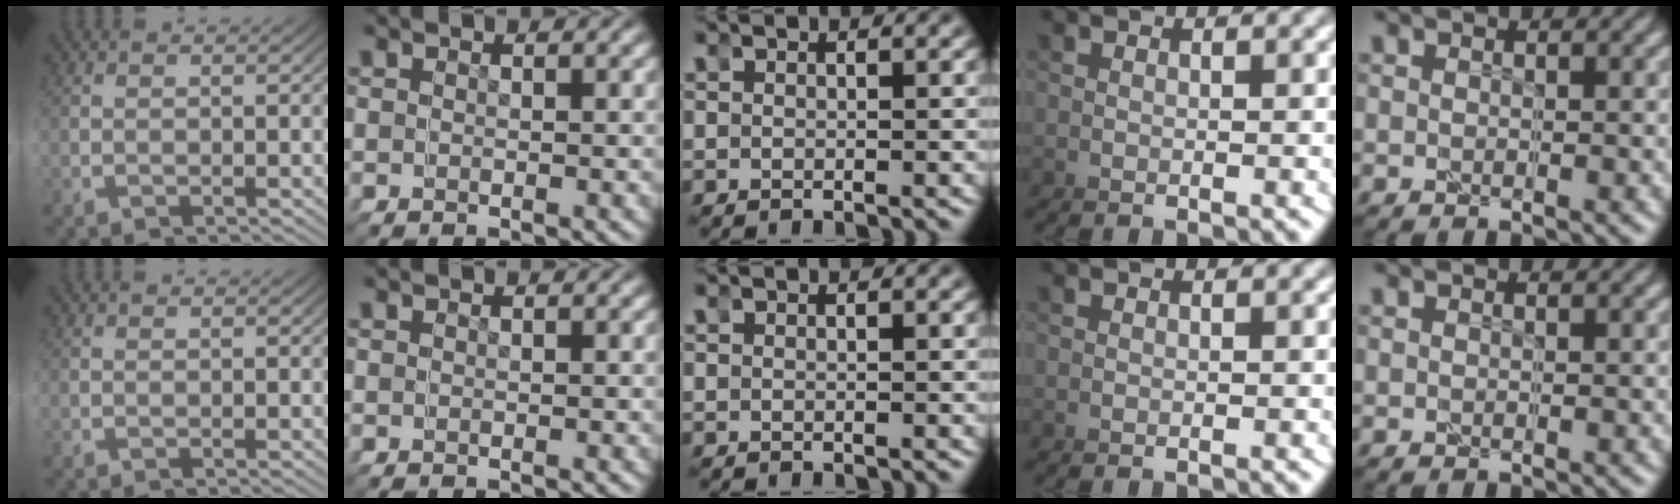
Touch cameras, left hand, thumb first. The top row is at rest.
{"ring": {"total": 4.5, "force": [1.2, -3.2, -3.0], "torque": [0.049, 0.021, 0.009]}}